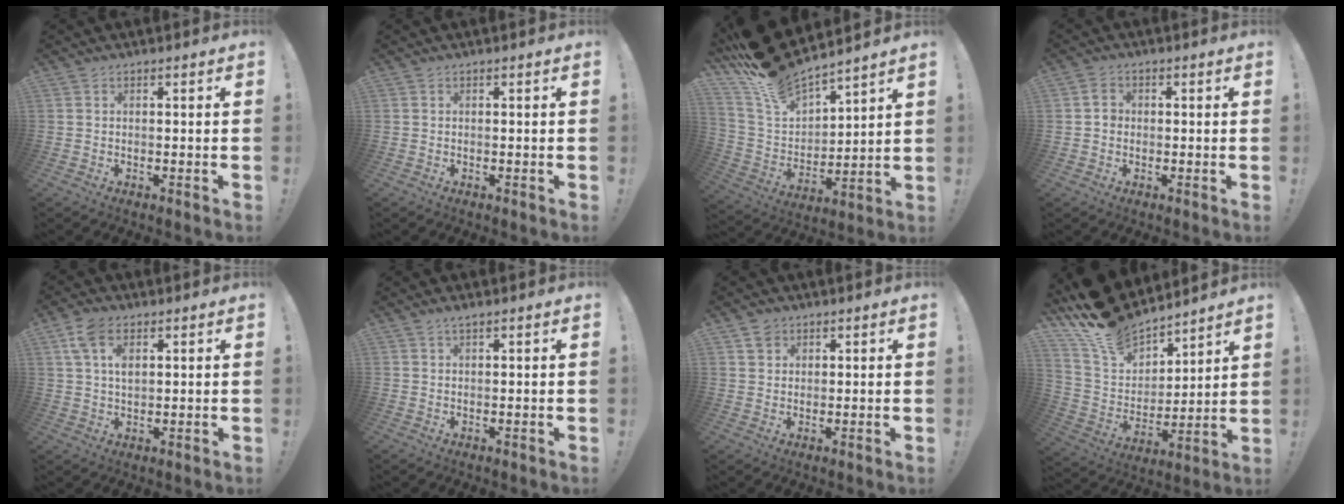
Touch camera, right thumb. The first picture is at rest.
{"total": 0.0}
{"total": 13.2, "force": [11.6, 4.3, 4.5], "torque": [-0.120, -0.096, 0.212]}
{"total": 2.9, "force": [-0.1, 2.4, 1.6], "torque": [-0.024, 0.006, -0.003]}
{"total": 7.6, "force": [3.1, 4.3, 5.4], "torque": [-0.106, -0.004, 0.058]}
{"total": 1.0, "force": [0.7, 0.0, 0.7], "torque": [-0.012, 0.001, 0.012]}
{"total": 3.2, "force": [2.2, 2.3, 0.5], "torque": [-0.001, -0.011, 0.038]}
{"total": 15.9, "force": [12.9, 7.6, 5.4], "torque": [-0.121, -0.097, 0.241]}